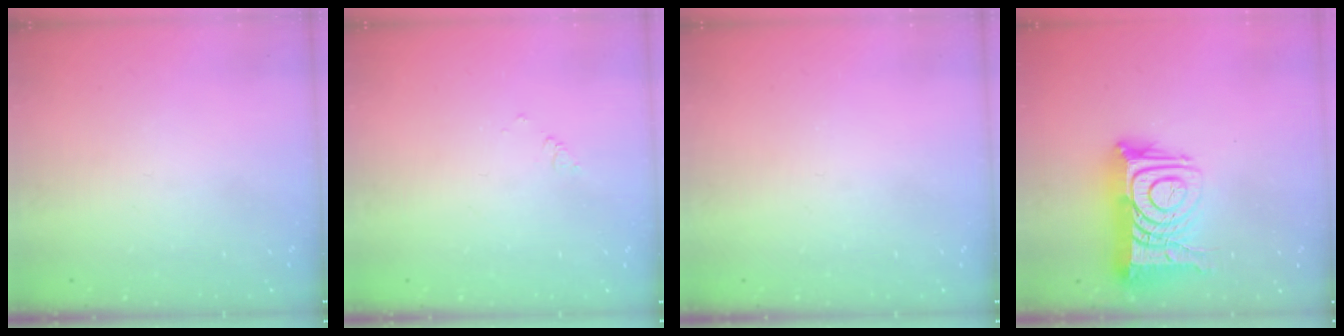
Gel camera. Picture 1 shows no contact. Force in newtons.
{"total": 1.7, "press": 1.7, "slide": 0.3}
{"total": 0.0}
{"total": 18.1, "press": 18.0, "slide": 1.4}